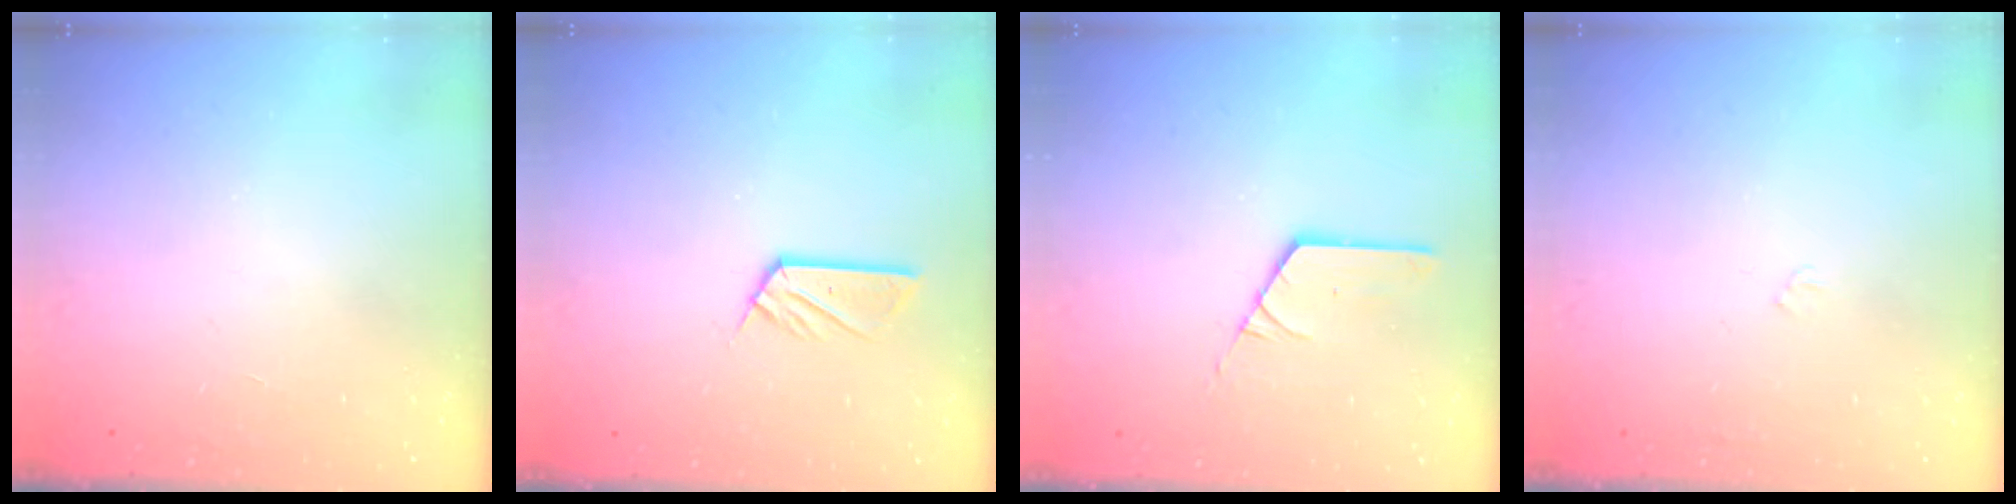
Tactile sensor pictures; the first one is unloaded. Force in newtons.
{"total": 5.8, "press": 5.8, "slide": 0.2}
{"total": 2.7, "press": 2.7, "slide": 0.1}
{"total": 3.4, "press": 3.3, "slide": 0.4}